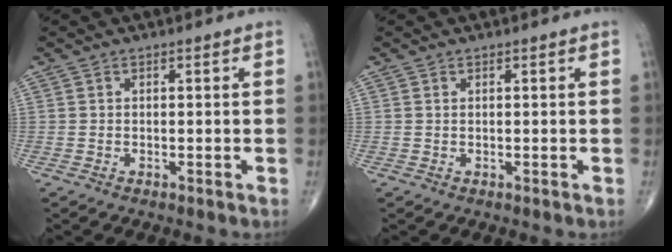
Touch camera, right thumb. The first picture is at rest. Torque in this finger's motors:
{"motor_torque": [0.17, 0.10, -0.31, -0.38, -0.01]}